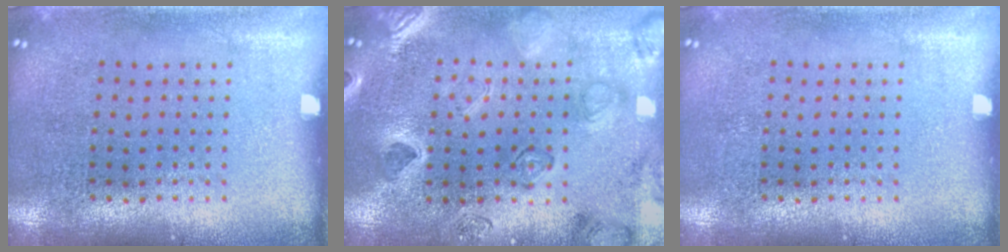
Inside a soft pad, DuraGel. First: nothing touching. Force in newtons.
{"total": 2.5, "press": 2.4, "slide": 0.6}
{"total": 0.0}